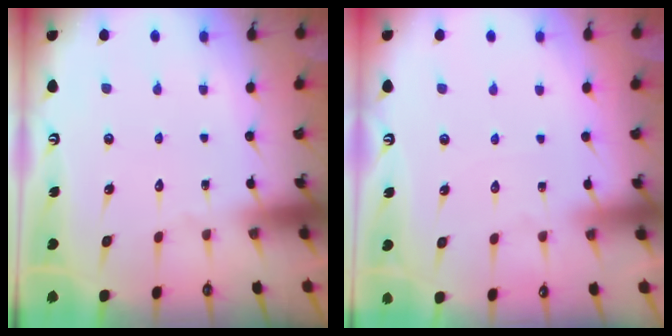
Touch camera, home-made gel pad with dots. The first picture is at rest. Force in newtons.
{"total": 2.3, "press": 2.3, "slide": 0.4}